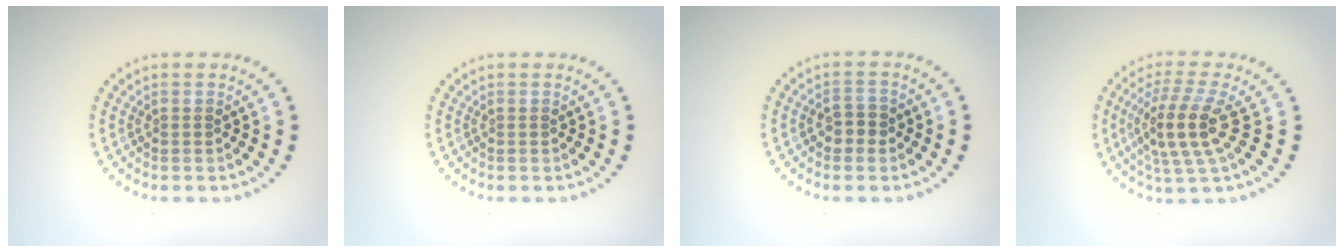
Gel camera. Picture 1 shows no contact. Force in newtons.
{"total": 0.0}
{"total": 1.9, "press": 1.8, "slide": 0.5}
{"total": 4.4, "press": 3.7, "slide": 2.4}